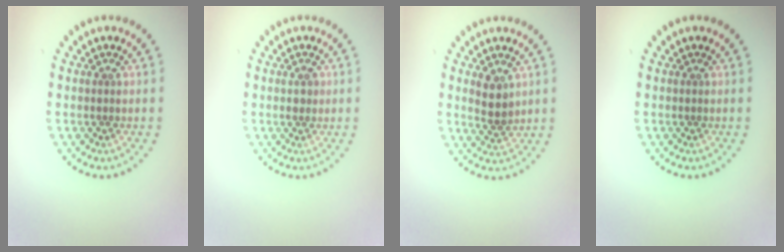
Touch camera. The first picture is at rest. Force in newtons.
{"total": 0.9, "press": 0.9, "slide": 0.1}
{"total": 2.7, "press": 2.6, "slide": 1.0}
{"total": 0.0}